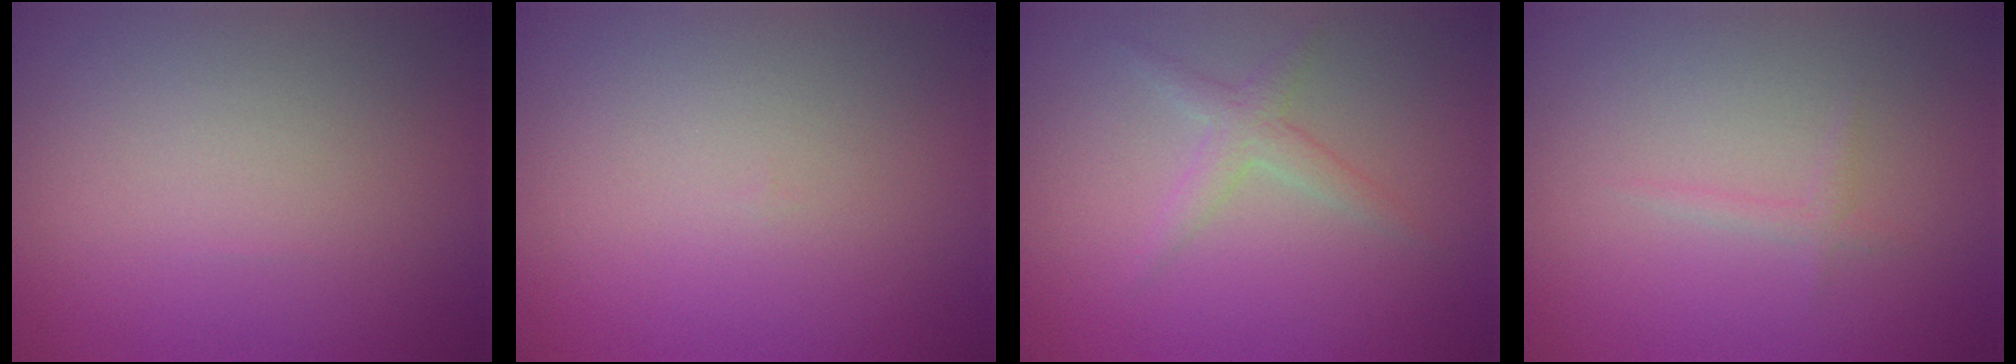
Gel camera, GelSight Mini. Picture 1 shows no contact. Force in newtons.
{"total": 0.0}
{"total": 1.9, "press": 1.9, "slide": 0.1}
{"total": 0.8, "press": 0.8, "slide": 0.1}